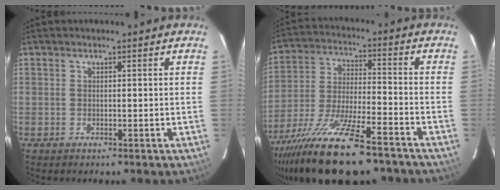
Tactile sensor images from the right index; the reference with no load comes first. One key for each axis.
{"total": 22.3, "fx": -17.0, "fy": 5.2, "fz": 13.5, "tx": -0.270, "ty": -0.055, "tz": -0.286}